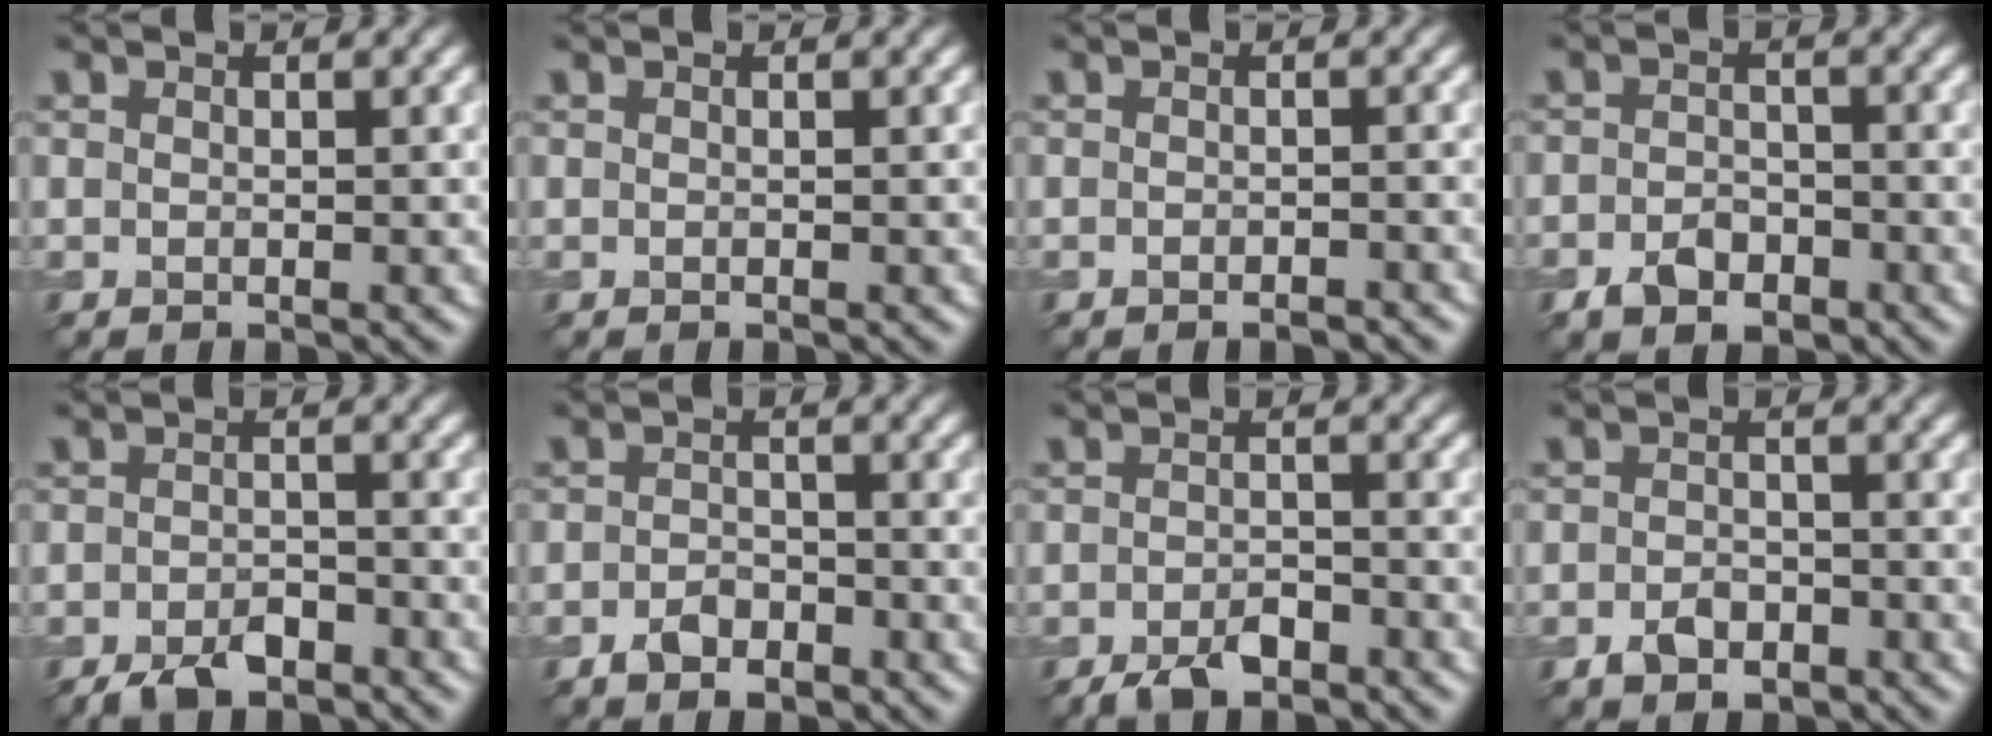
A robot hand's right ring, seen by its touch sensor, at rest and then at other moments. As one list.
[{"total": 0.0}, {"total": 1.0, "force": [-0.8, 0.3, 0.6], "torque": [-0.008, -0.002, -0.011]}, {"total": 2.9, "force": [-1.6, 1.9, 1.5], "torque": [-0.021, 0.002, -0.033]}, {"total": 3.3, "force": [-2.5, 1.4, 1.7], "torque": [-0.028, 0.000, -0.046]}, {"total": 2.5, "force": [-1.5, 1.5, 1.2], "torque": [-0.018, 0.004, -0.031]}, {"total": 3.0, "force": [-2.2, 1.2, 1.7], "torque": [-0.028, 0.001, -0.043]}, {"total": 2.5, "force": [-1.4, 1.7, 1.3], "torque": [-0.018, 0.002, -0.029]}]